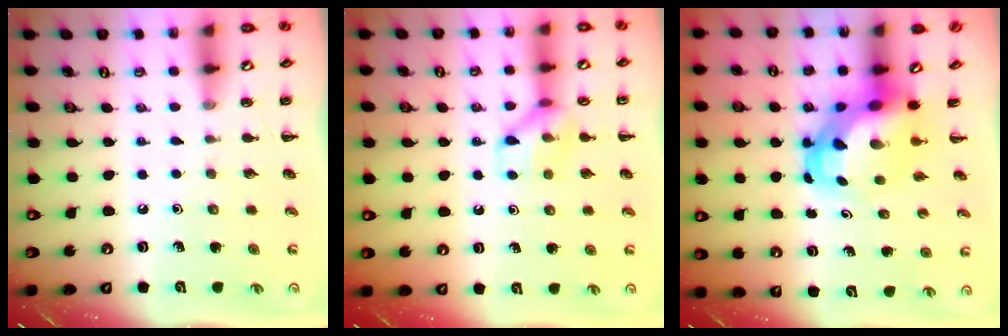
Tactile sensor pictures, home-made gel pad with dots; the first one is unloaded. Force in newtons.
{"total": 9.1, "press": 9.1, "slide": 0.4}
{"total": 6.2, "press": 6.0, "slide": 1.7}